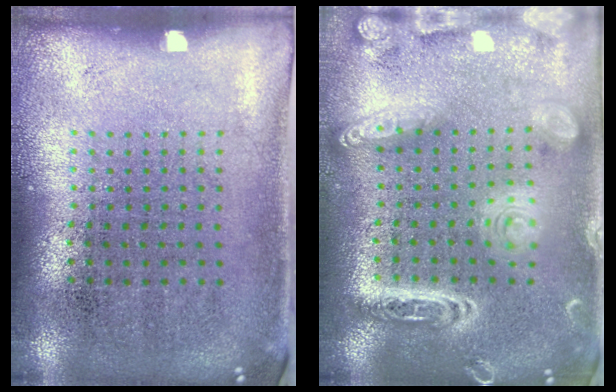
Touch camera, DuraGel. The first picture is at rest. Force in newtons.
{"total": 2.8, "press": 2.8, "slide": 0.3}